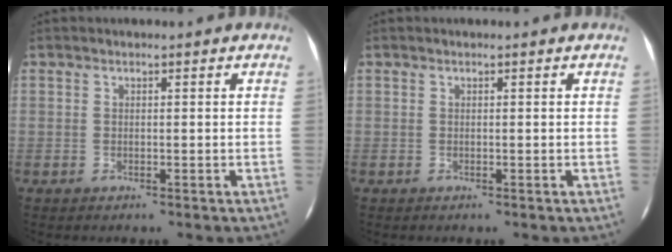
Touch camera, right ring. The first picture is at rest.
{"total": 0.0}